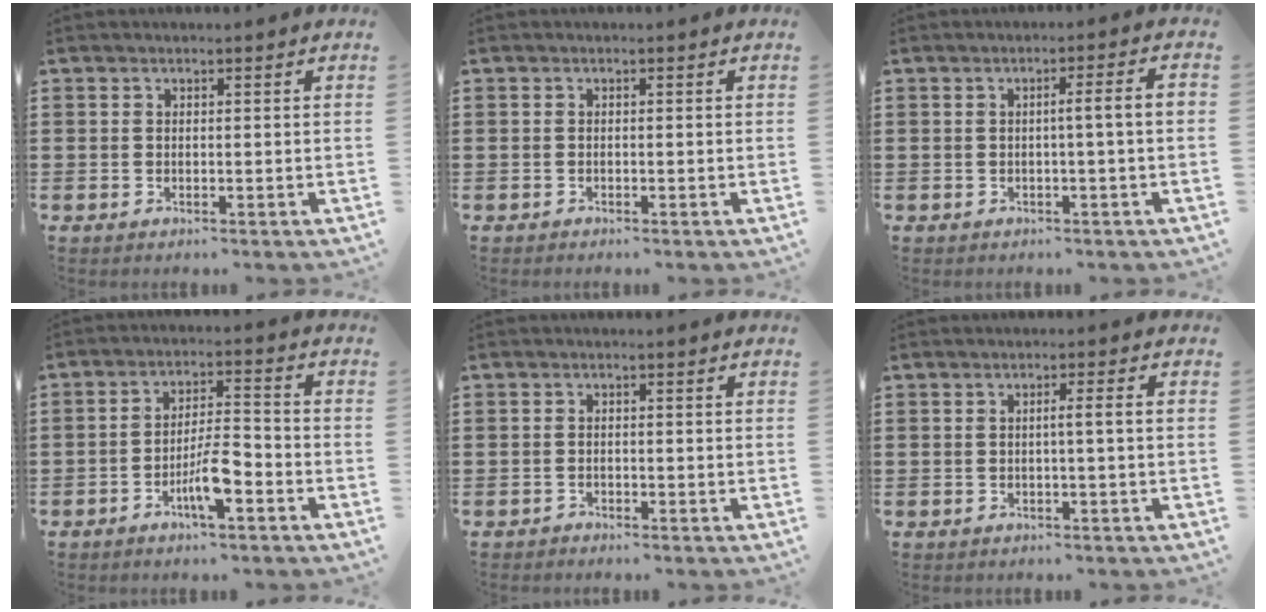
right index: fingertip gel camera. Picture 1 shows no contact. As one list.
[{"total": 0.0}, {"total": 3.2, "force": [-0.4, -0.3, 3.2], "torque": [-0.054, -0.003, -0.011]}, {"total": 7.0, "force": [-3.4, 1.9, 5.9], "torque": [-0.116, 0.000, -0.064]}, {"total": 0.7, "force": [-0.7, 0.2, -0.1], "torque": [-0.002, 0.002, -0.016]}, {"total": 2.0, "force": [-0.3, -0.4, 1.9], "torque": [-0.032, -0.005, -0.008]}]